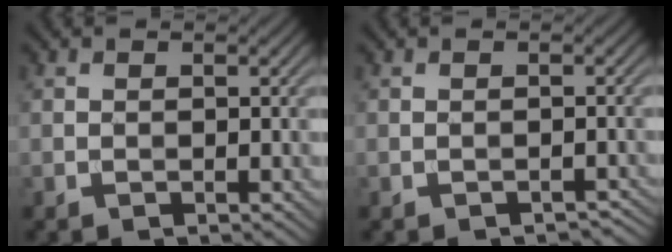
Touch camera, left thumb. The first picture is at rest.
{"total": 1.2, "force": [-1.0, 0.5, 0.4], "torque": [-0.007, 0.002, -0.010]}